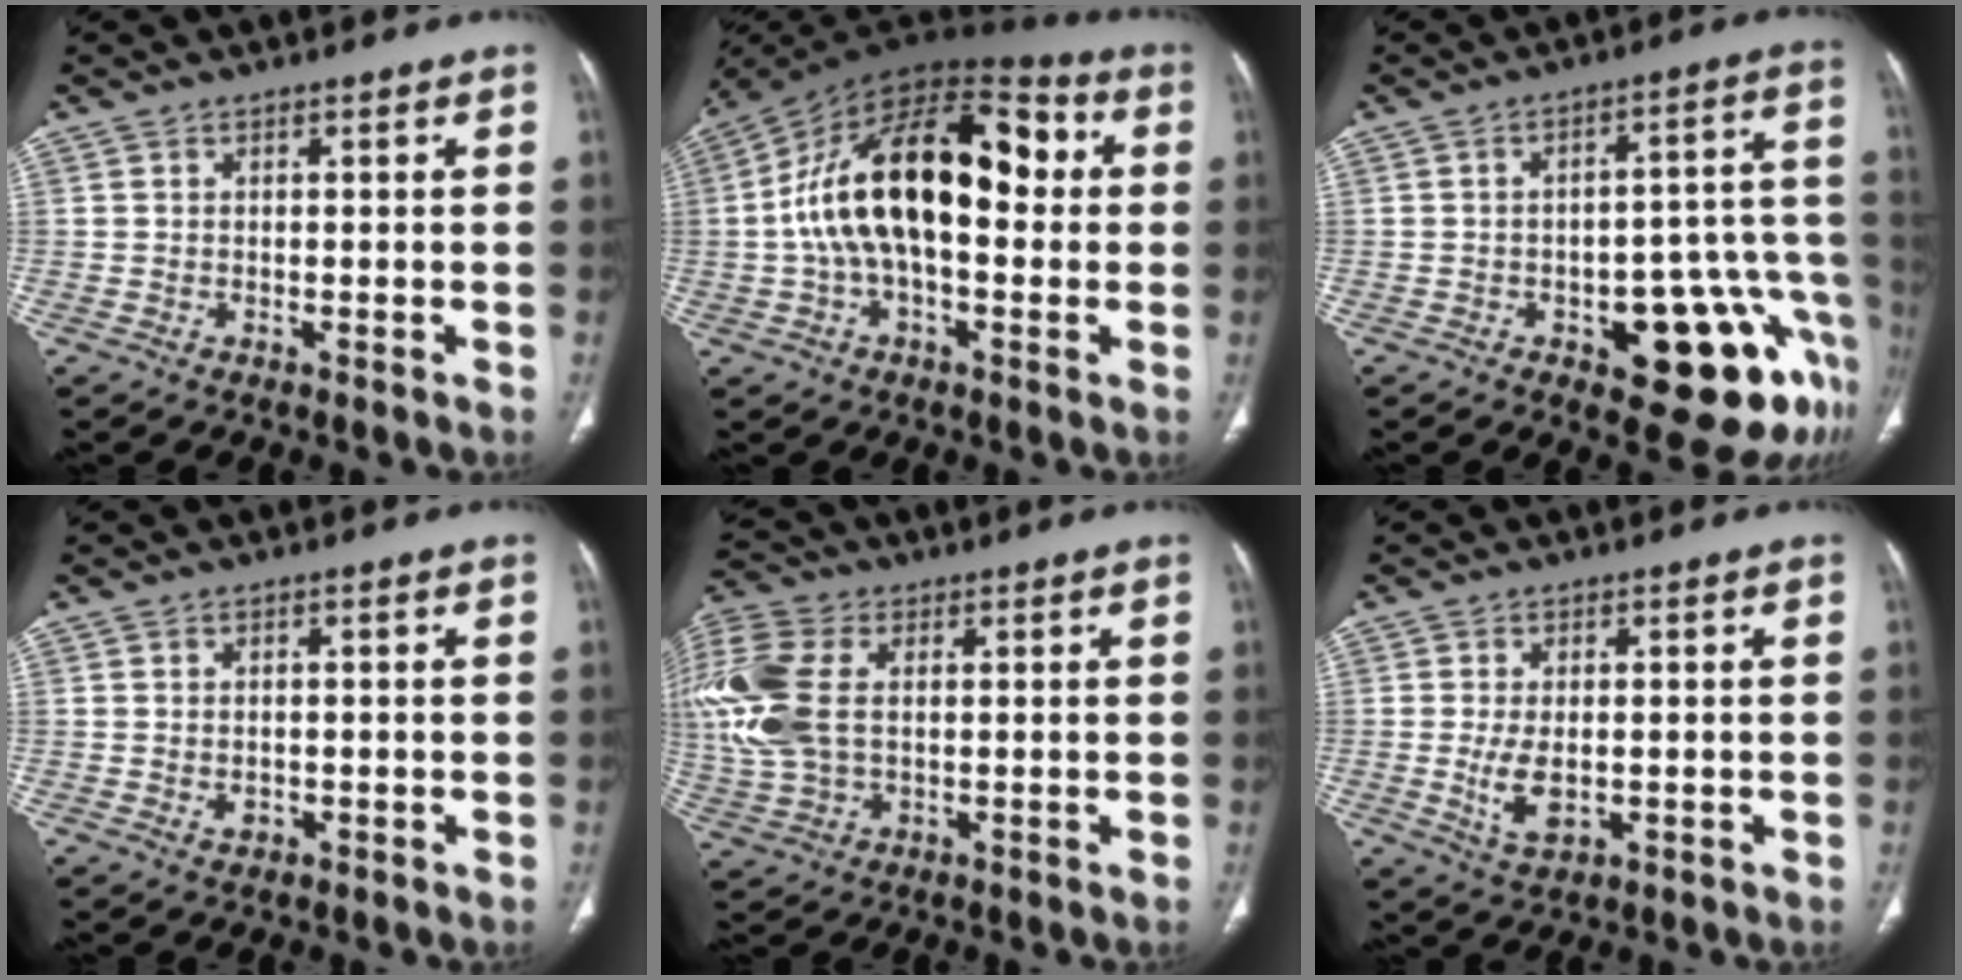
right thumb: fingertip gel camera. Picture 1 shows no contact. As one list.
[{"total": 22.5, "force": [1.6, 11.9, 19.0], "torque": [-0.322, 0.051, 0.015]}, {"total": 16.9, "force": [-7.6, 6.8, 13.5], "torque": [-0.106, 0.063, -0.083]}, {"total": 1.6, "force": [-0.3, 1.2, 1.0], "torque": [-0.013, 0.000, 0.000]}, {"total": 17.0, "force": [2.5, 11.0, 12.6], "torque": [-0.328, 0.008, 0.050]}, {"total": 5.2, "force": [-0.6, 2.8, 4.4], "torque": [-0.085, -0.011, -0.003]}]